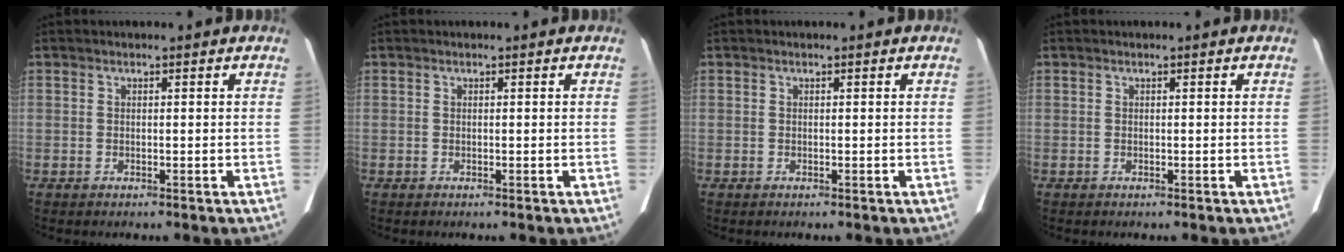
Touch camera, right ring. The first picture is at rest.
{"total": 0.0}
{"total": 0.0}
{"total": 0.0}